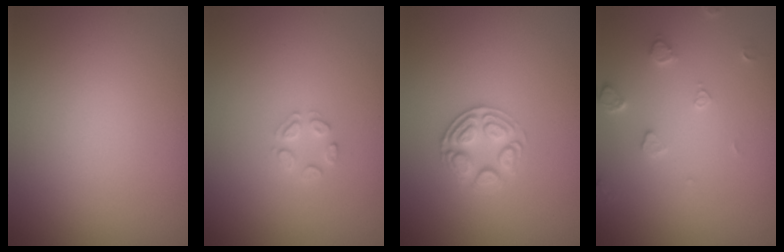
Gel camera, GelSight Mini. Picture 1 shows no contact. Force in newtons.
{"total": 1.5, "press": 1.5, "slide": 0.1}
{"total": 2.6, "press": 2.4, "slide": 1.1}
{"total": 1.9, "press": 1.8, "slide": 0.3}